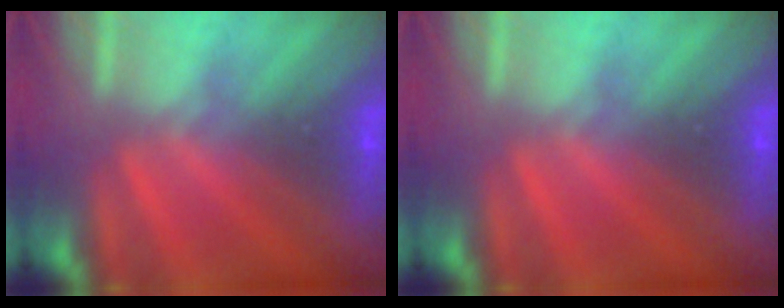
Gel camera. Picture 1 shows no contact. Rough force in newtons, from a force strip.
{"total": 0.0}